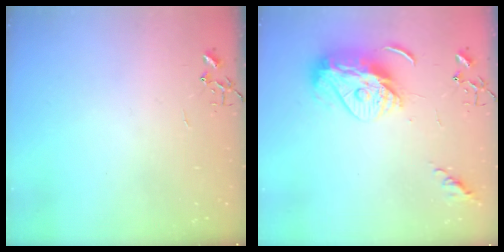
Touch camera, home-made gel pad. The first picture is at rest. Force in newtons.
{"total": 12.3, "press": 12.2, "slide": 1.1}